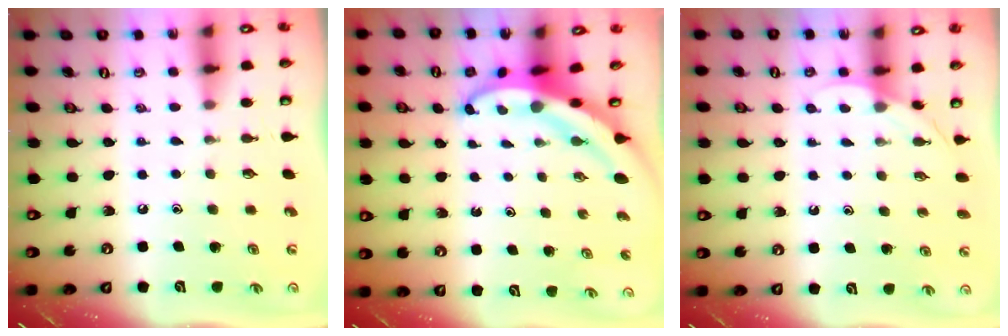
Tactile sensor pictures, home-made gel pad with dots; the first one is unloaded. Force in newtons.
{"total": 4.5, "press": 4.5, "slide": 0.5}
{"total": 3.4, "press": 3.4, "slide": 0.2}